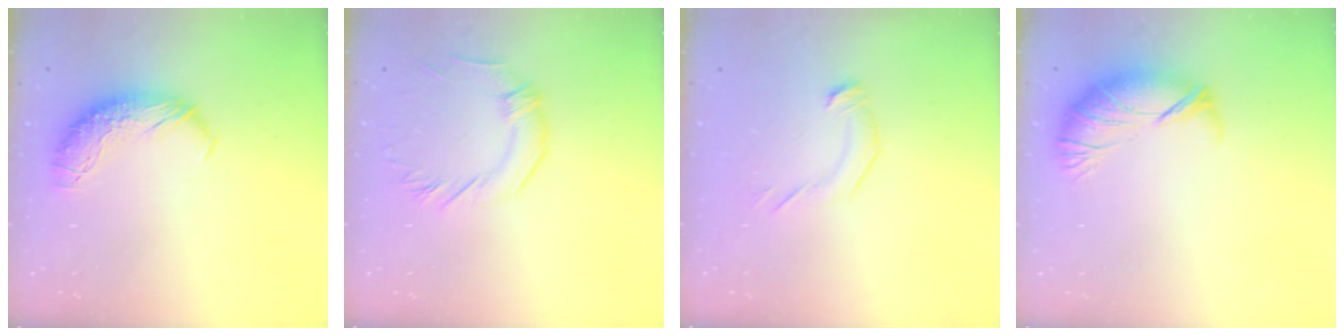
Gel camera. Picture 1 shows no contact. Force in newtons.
{"total": 1.8, "press": 1.5, "slide": 1.0}
{"total": 4.2, "press": 4.1, "slide": 0.4}
{"total": 3.1, "press": 2.3, "slide": 2.0}